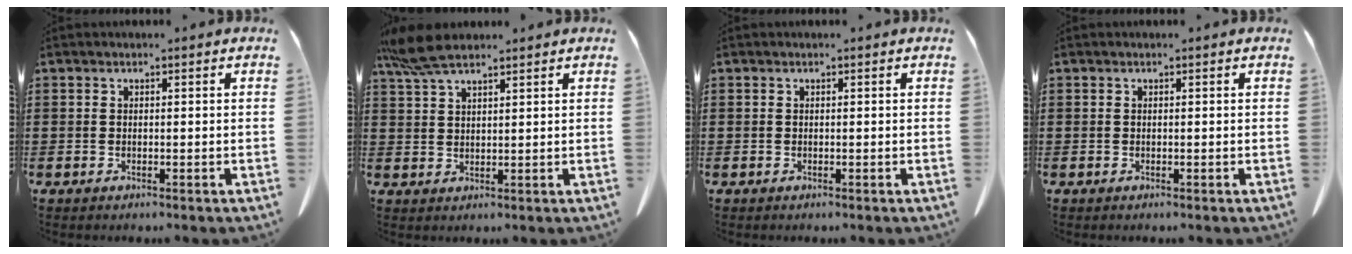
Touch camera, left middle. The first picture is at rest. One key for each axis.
{"total": 6.4, "fx": 4.8, "fy": 1.6, "fz": 3.8, "tx": -0.095, "ty": -0.006, "tz": 0.089}
{"total": 0.0}
{"total": 0.0}